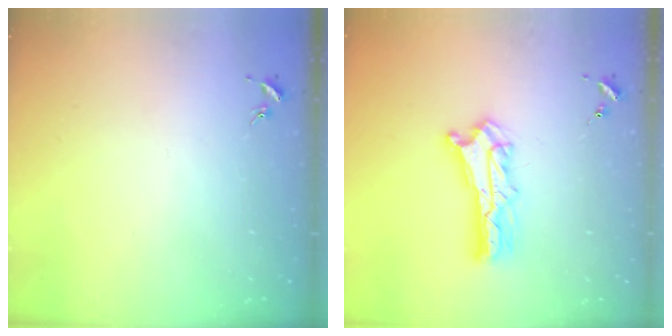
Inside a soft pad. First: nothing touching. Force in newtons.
{"total": 5.8, "press": 5.8, "slide": 0.4}